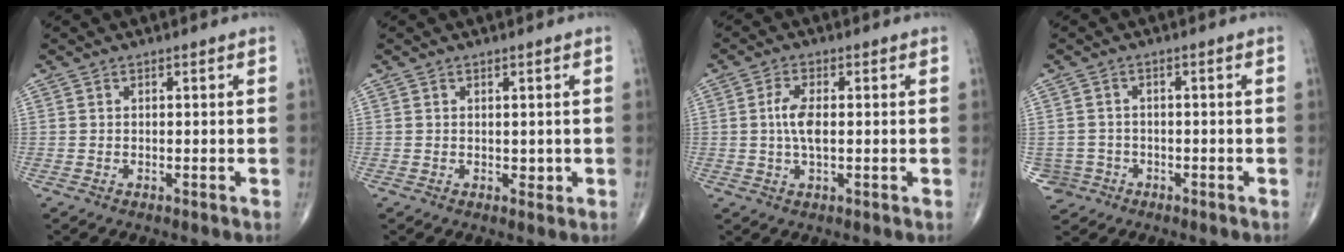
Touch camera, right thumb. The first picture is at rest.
{"total": 1.1, "force": [0.2, 0.9, 0.7], "torque": [-0.006, -0.002, 0.005]}
{"total": 4.9, "force": [0.2, 2.0, 4.4], "torque": [-0.098, 0.000, 0.001]}
{"total": 4.0, "force": [-1.5, 3.7, -0.2], "torque": [0.015, 0.013, -0.026]}